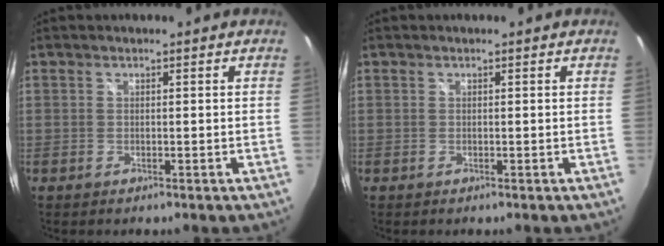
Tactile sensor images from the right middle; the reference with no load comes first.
{"total": 0.0}